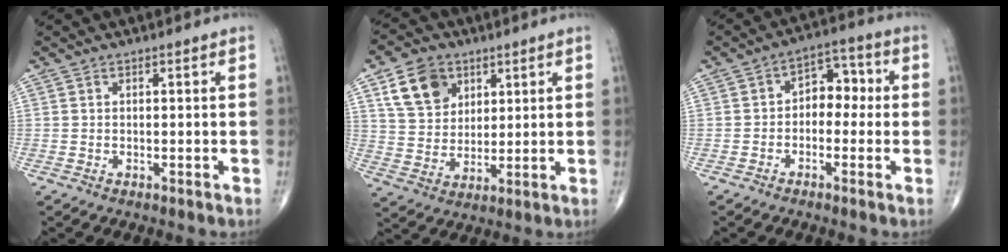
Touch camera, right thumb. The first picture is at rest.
{"total": 10.7, "force": [5.1, 7.9, 5.0], "torque": [-0.065, -0.018, 0.100]}
{"total": 6.6, "force": [-0.4, 4.7, 4.6], "torque": [-0.032, 0.032, -0.022]}